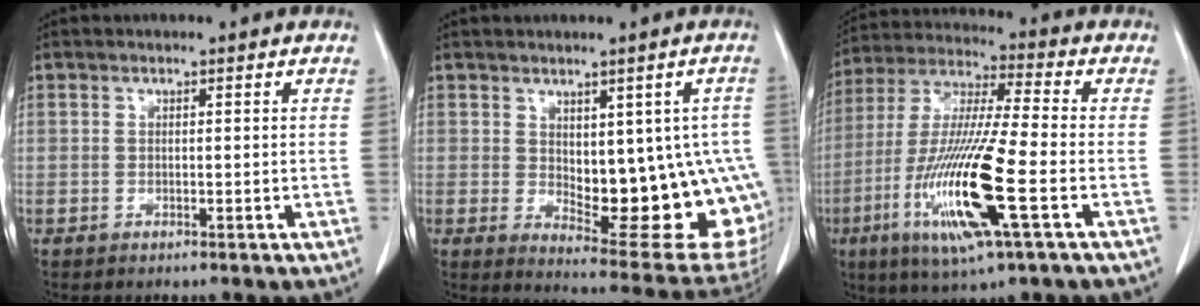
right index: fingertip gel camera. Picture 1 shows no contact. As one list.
[{"total": 17.4, "force": [-1.2, 6.8, 15.9], "torque": [-0.141, 0.004, 0.011]}, {"total": 17.7, "force": [-5.6, 1.0, 16.8], "torque": [-0.350, -0.022, -0.105]}]